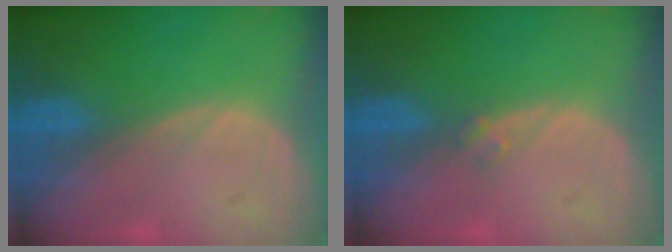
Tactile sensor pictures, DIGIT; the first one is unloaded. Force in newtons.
{"total": 1.2, "press": 1.1, "slide": 0.6}